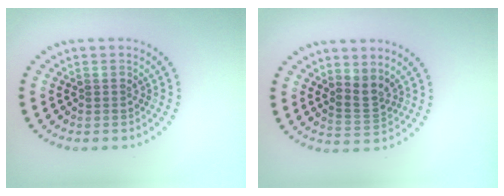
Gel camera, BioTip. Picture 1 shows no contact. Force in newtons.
{"total": 2.1, "press": 1.5, "slide": 1.5}